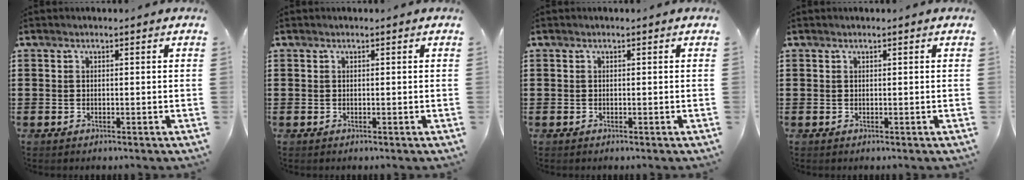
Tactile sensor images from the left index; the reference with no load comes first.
{"total": 0.0}
{"total": 0.0}
{"total": 0.0}